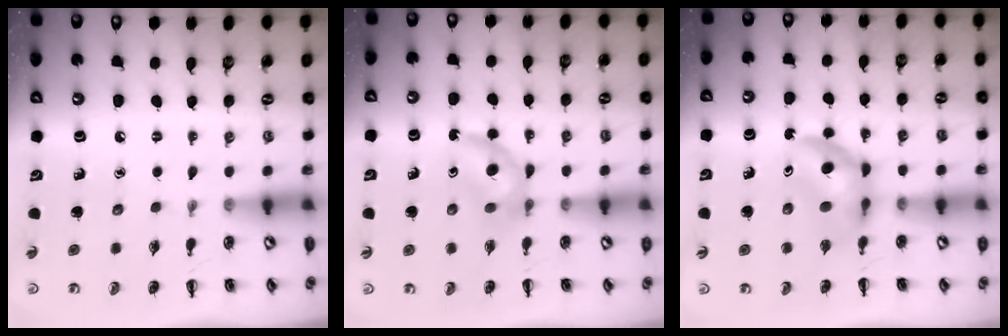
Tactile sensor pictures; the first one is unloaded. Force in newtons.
{"total": 4.7, "press": 4.5, "slide": 1.2}
{"total": 5.5, "press": 5.4, "slide": 1.4}